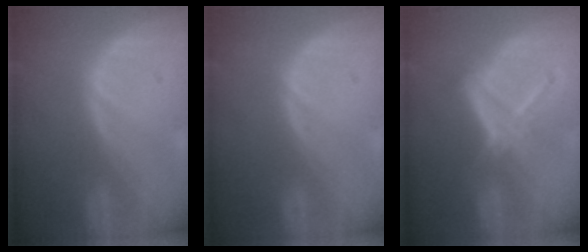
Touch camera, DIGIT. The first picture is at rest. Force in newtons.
{"total": 0.0}
{"total": 5.8, "press": 5.2, "slide": 2.7}